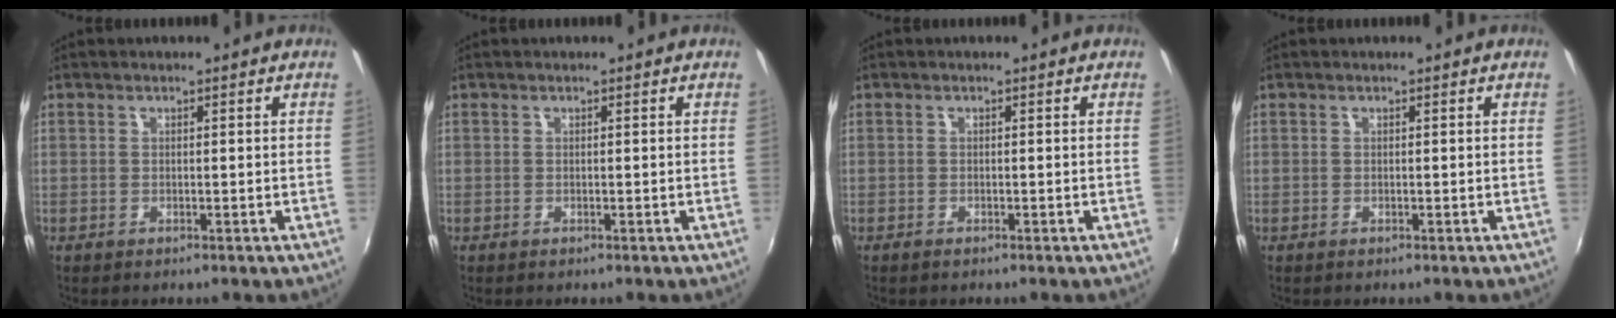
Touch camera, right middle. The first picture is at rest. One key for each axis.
{"total": 0.0}
{"total": 0.6, "fx": -0.5, "fy": 0.2, "fz": 0.2, "tx": -0.006, "ty": -0.003, "tz": -0.011}
{"total": 0.0}